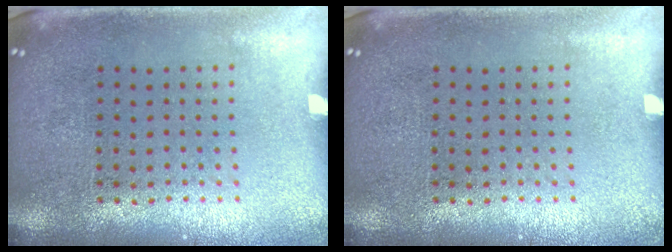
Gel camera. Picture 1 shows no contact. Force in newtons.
{"total": 0.0}